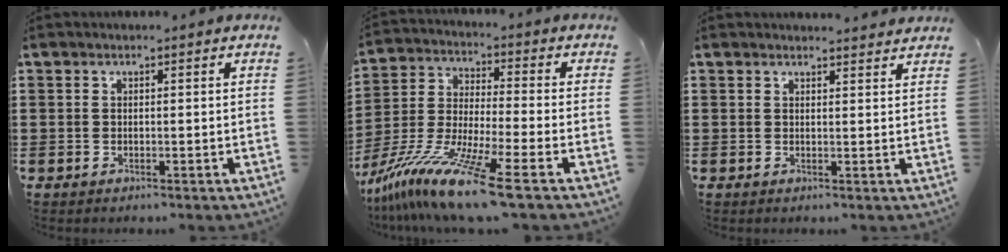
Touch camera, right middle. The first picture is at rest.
{"total": 13.0, "force": [-10.1, -0.6, 8.1], "torque": [-0.169, -0.005, -0.198]}
{"total": 1.5, "force": [1.5, 0.0, 0.0], "torque": [0.003, -0.002, 0.028]}